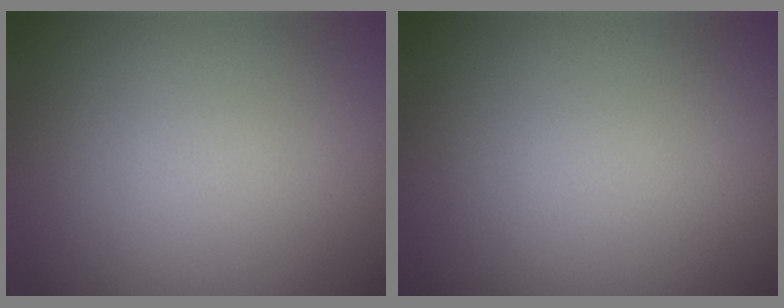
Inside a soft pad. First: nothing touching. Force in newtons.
{"total": 0.0}